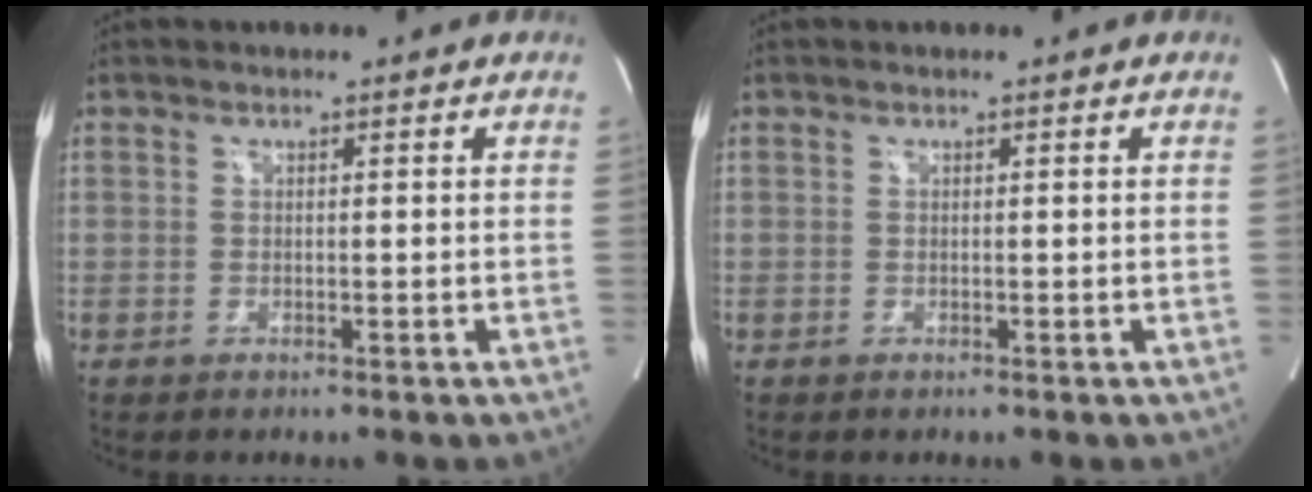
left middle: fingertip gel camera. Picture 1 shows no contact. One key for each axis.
{"total": 0.0}